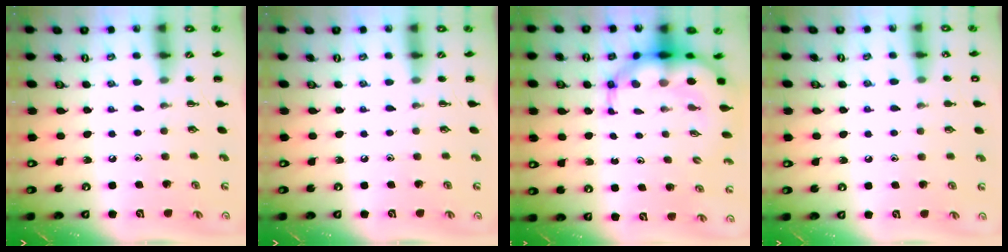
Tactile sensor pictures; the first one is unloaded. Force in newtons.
{"total": 0.0}
{"total": 12.0, "press": 11.5, "slide": 3.2}
{"total": 7.9, "press": 7.6, "slide": 2.3}